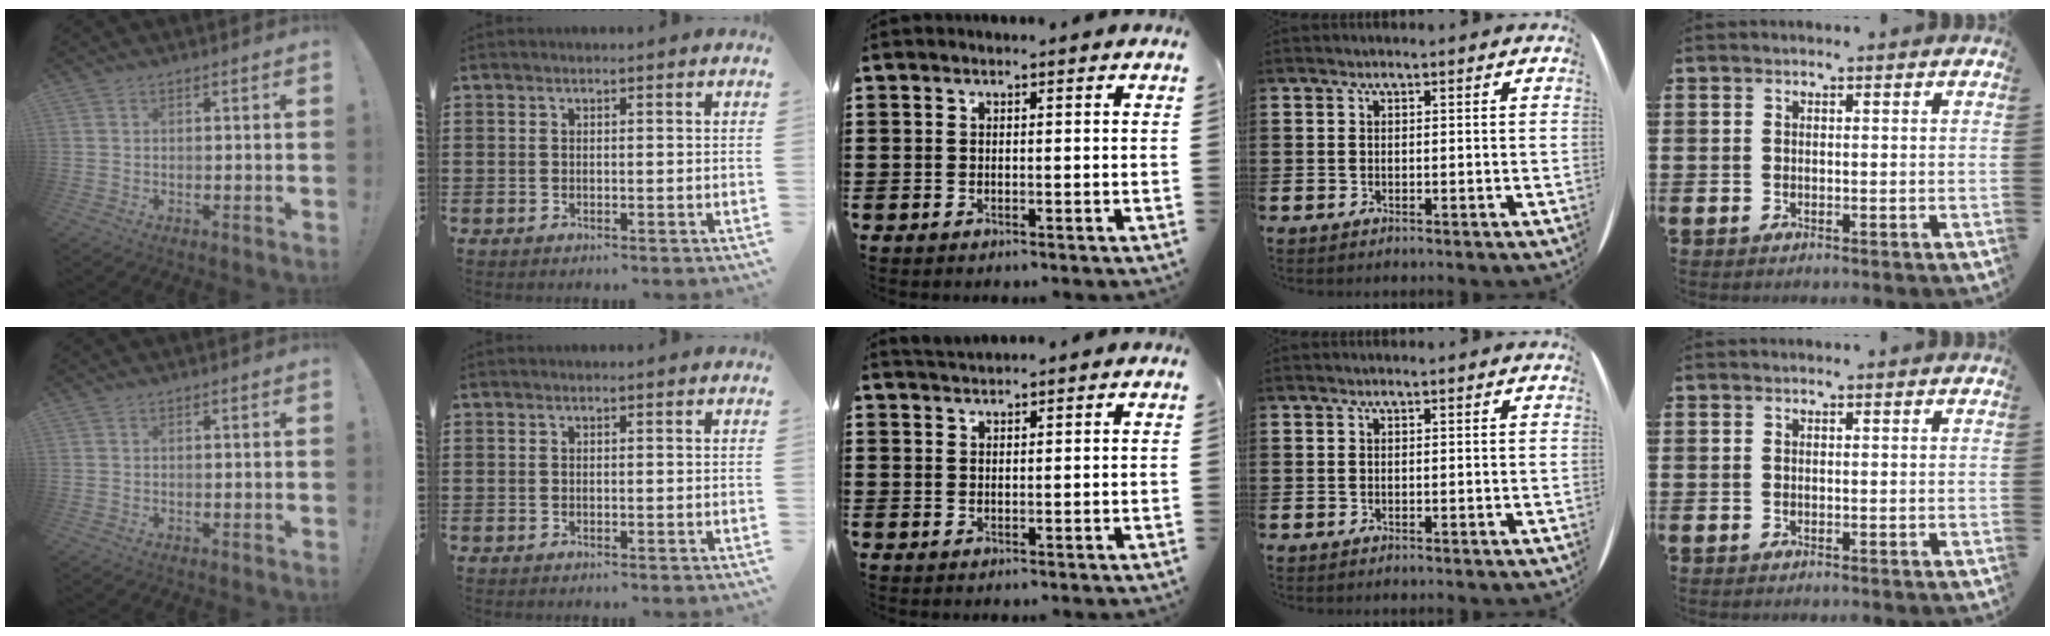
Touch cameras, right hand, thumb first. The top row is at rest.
{"middle": {"total": 1.5, "force": [1.5, 0.2, 0.2], "torque": [-0.007, 0.003, 0.029]}}